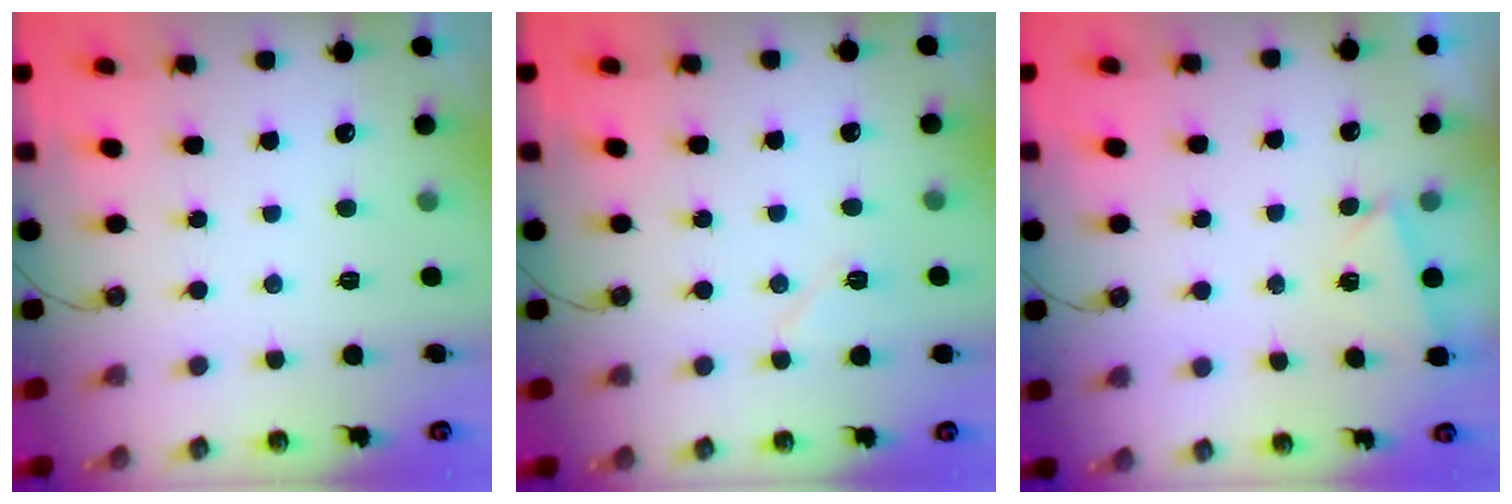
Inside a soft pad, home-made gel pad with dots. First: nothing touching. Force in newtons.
{"total": 5.9, "press": 5.6, "slide": 2.0}
{"total": 2.6, "press": 1.3, "slide": 2.3}